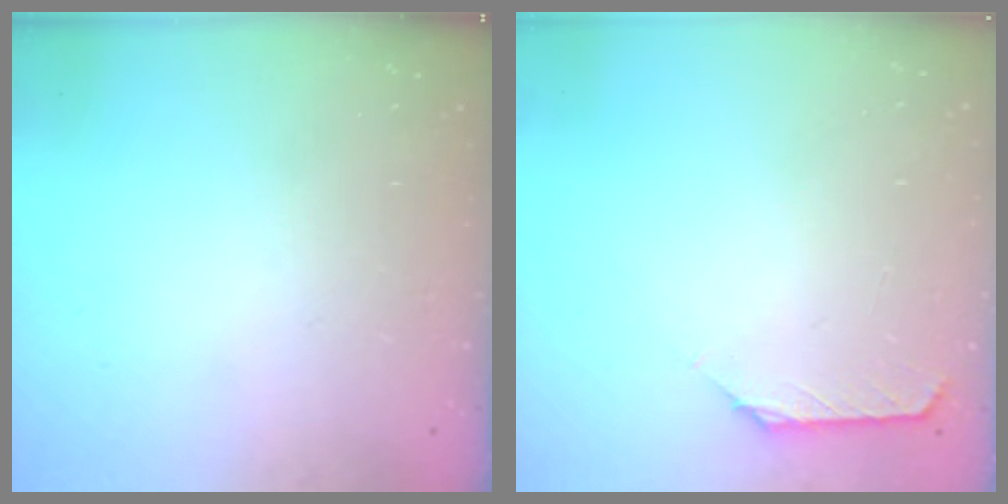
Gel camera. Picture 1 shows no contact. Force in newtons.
{"total": 1.6, "press": 1.5, "slide": 0.6}